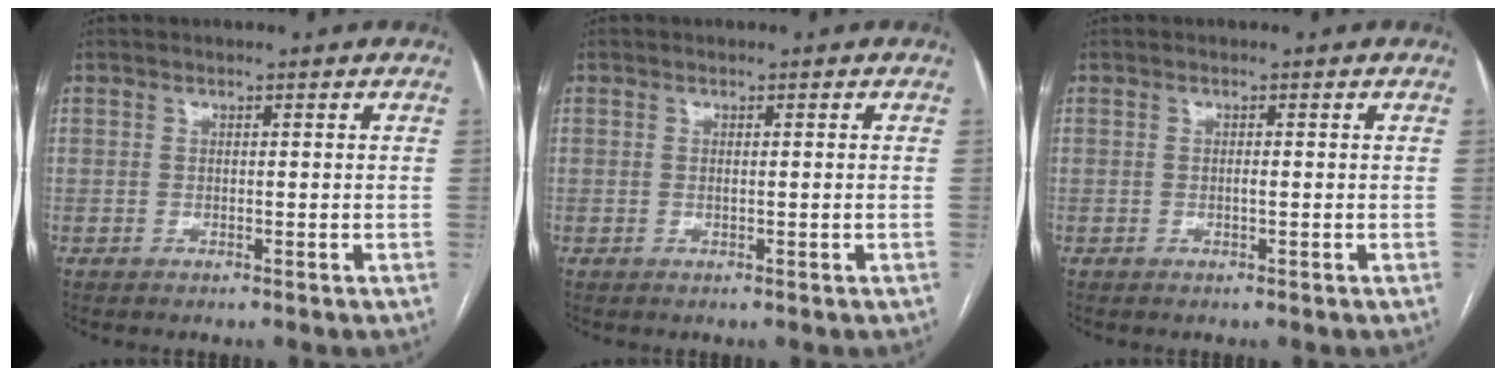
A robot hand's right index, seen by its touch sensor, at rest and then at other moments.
{"total": 0.6, "force": [-0.1, -0.1, 0.6], "torque": [-0.016, -0.003, 0.001]}
{"total": 0.5, "force": [-0.1, 0.0, 0.5], "torque": [-0.010, 0.000, -0.002]}